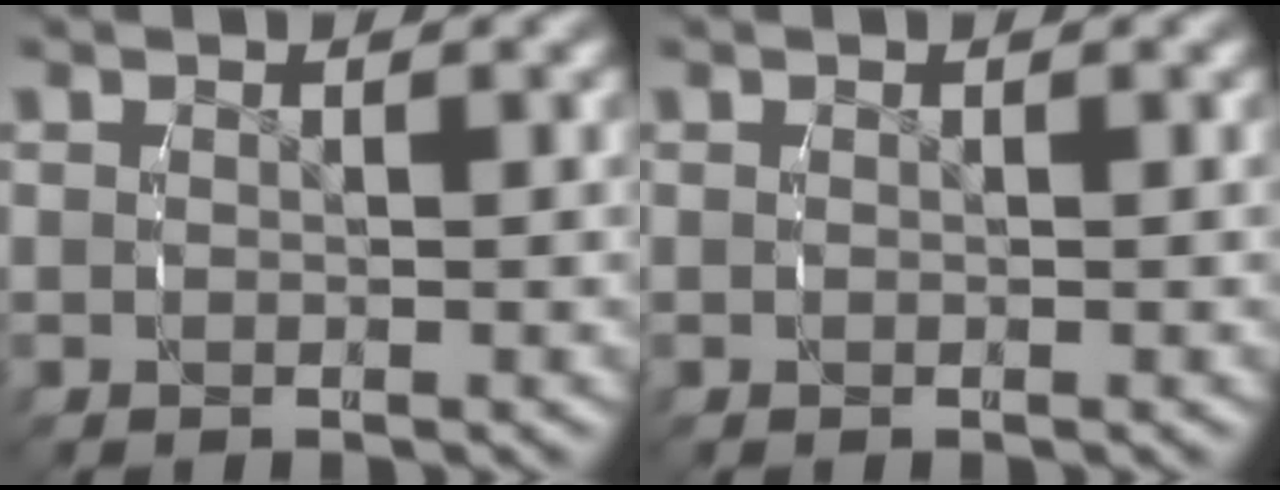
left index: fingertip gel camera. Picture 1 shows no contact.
{"total": 0.0}